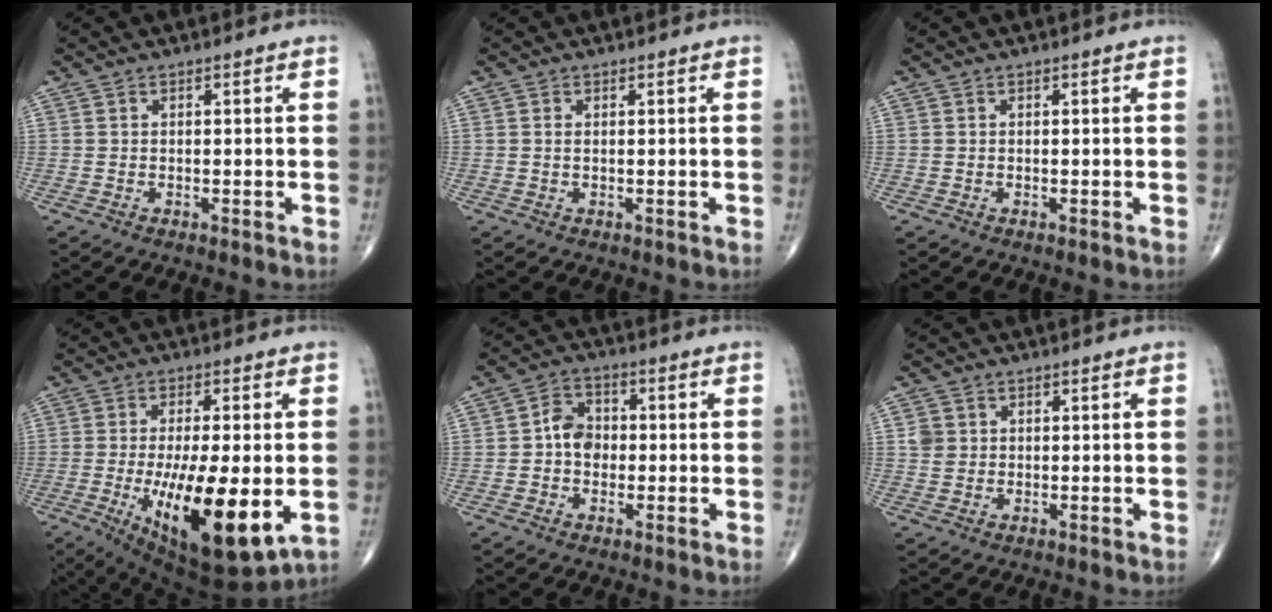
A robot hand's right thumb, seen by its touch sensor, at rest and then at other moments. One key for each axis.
{"total": 0.6, "fx": 0.1, "fy": 0.3, "fz": 0.5, "tx": -0.015, "ty": 0.003, "tz": 0.004}
{"total": 0.0}
{"total": 19.1, "fx": -4.1, "fy": 6.1, "fz": 17.6, "tx": -0.290, "ty": -0.028, "tz": -0.046}
{"total": 5.6, "fx": -0.4, "fy": 4.4, "fz": 3.4, "tx": -0.039, "ty": 0.018, "tz": -0.017}
{"total": 2.2, "fx": 0.5, "fy": 2.0, "fz": 0.8, "tx": -0.007, "ty": -0.002, "tz": 0.012}